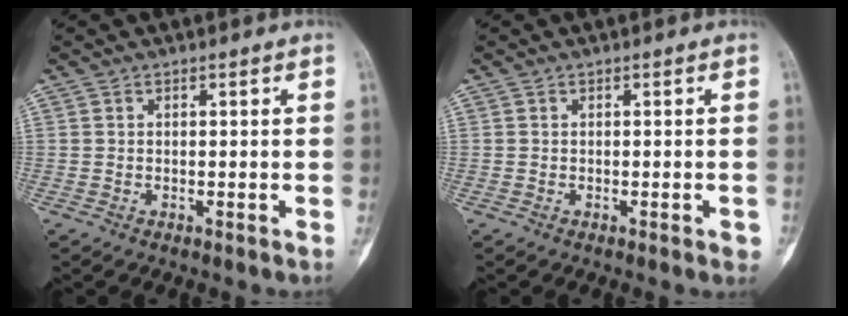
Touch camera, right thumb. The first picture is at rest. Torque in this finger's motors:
{"motor_torque": [0.91, 0.15, 0.27, -0.36, 0.07]}